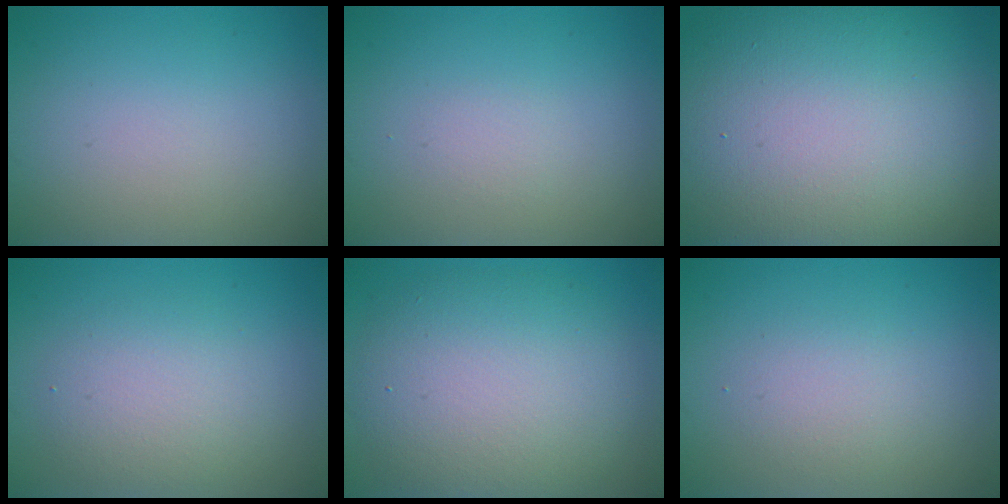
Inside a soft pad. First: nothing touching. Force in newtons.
{"total": 0.8, "press": 0.8, "slide": 0.1}
{"total": 20.3, "press": 20.2, "slide": 1.3}
{"total": 3.8, "press": 3.8, "slide": 0.0}
{"total": 8.6, "press": 8.6, "slide": 0.3}
{"total": 1.9, "press": 1.9, "slide": 0.0}